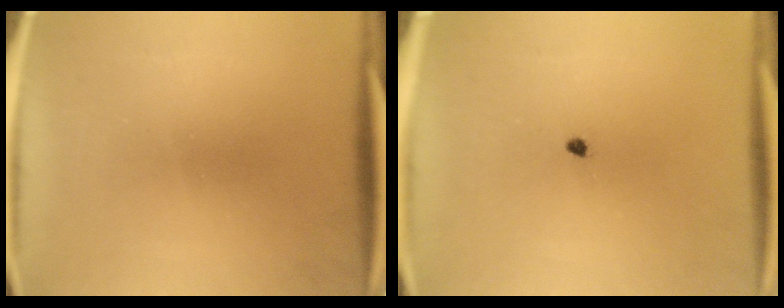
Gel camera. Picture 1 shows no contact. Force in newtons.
{"total": 0.7}